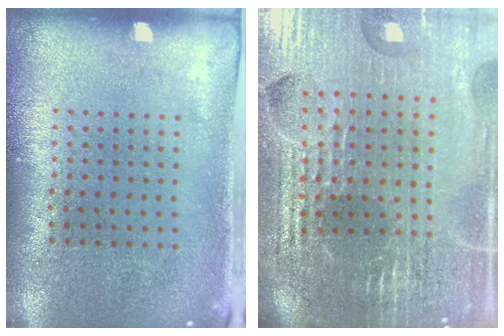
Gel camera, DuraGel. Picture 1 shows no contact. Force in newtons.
{"total": 5.4, "press": 4.9, "slide": 2.1}